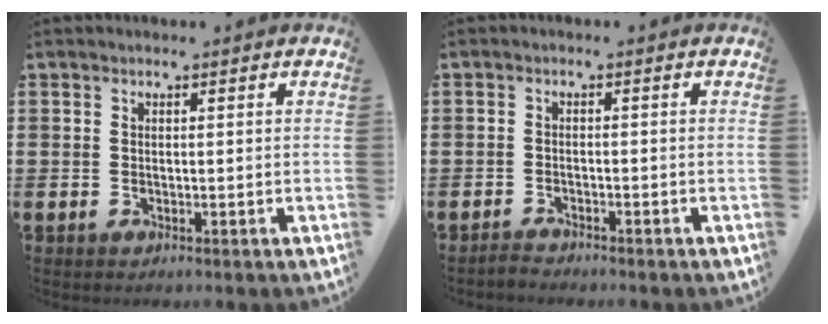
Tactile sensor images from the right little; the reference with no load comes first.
{"total": 1.2, "force": [-1.2, 0.1, 0.0], "torque": [-0.003, 0.001, -0.024]}